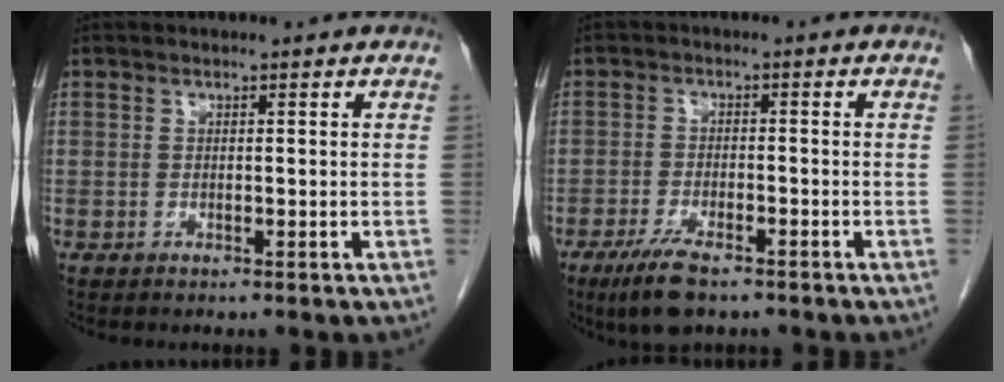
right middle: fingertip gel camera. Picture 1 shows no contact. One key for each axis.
{"total": 6.3, "fx": -4.3, "fy": 1.6, "fz": 4.2, "tx": -0.086, "ty": -0.013, "tz": -0.075}